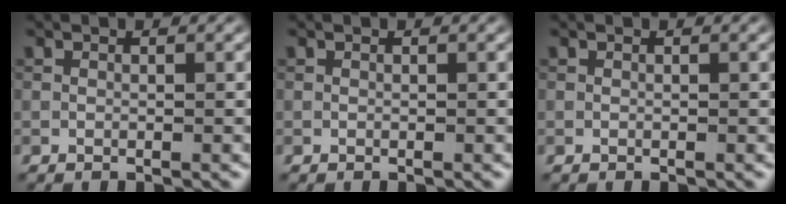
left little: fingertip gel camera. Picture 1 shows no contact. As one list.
[{"total": 0.0}, {"total": 0.0}]